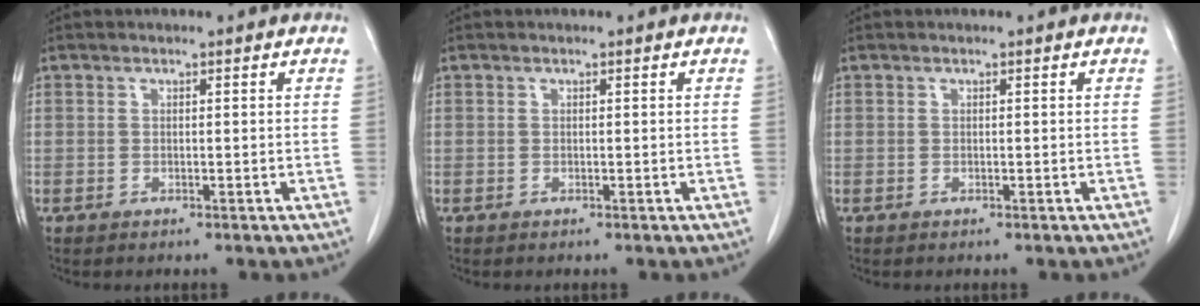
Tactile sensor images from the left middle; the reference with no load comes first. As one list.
[{"total": 0.0}, {"total": 0.0}]